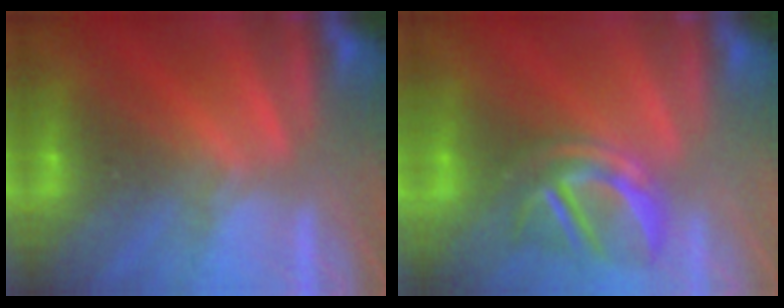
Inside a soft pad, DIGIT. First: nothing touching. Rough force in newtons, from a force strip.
{"total": 4.0}